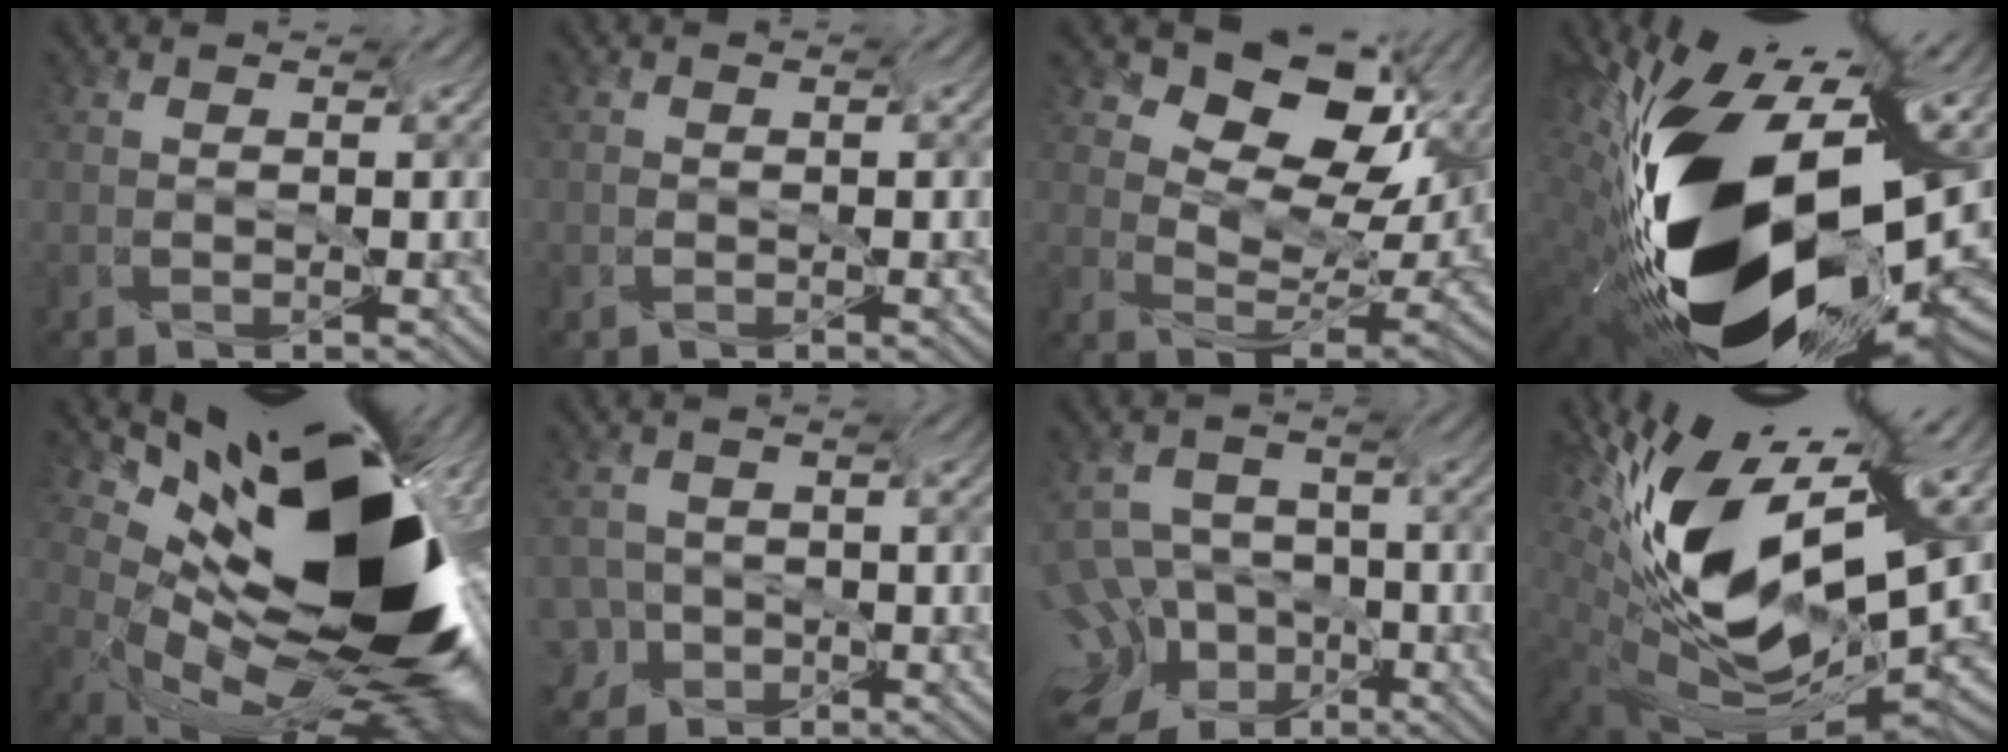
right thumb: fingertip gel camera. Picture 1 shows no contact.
{"total": 1.3, "force": [-1.1, 0.0, -0.7], "torque": [0.008, -0.001, -0.022]}
{"total": 8.6, "force": [2.2, 5.1, 6.6], "torque": [-0.115, 0.018, 0.049]}
{"total": 18.2, "force": [-4.3, 9.4, 15.0], "torque": [-0.284, -0.062, -0.066]}
{"total": 16.2, "force": [0.4, 7.6, 14.3], "torque": [-0.214, 0.010, 0.027]}
{"total": 3.8, "force": [-1.7, 3.4, 0.0], "torque": [-0.042, 0.000, -0.023]}
{"total": 10.2, "force": [-4.2, 7.7, 5.2], "torque": [-0.142, -0.002, -0.038]}
{"total": 13.6, "force": [1.9, 7.5, 11.1], "torque": [-0.211, 0.003, 0.055]}